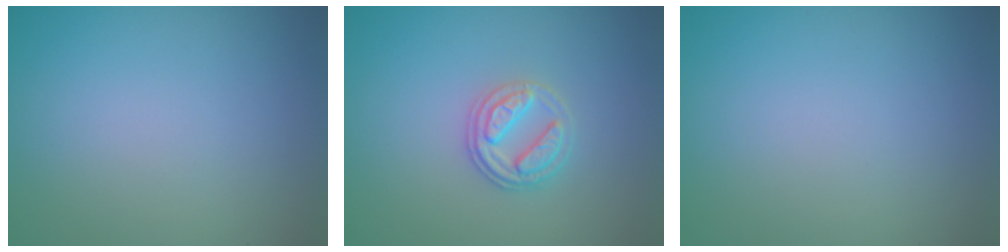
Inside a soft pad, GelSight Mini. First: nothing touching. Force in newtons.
{"total": 2.7, "press": 2.6, "slide": 0.8}
{"total": 0.0}